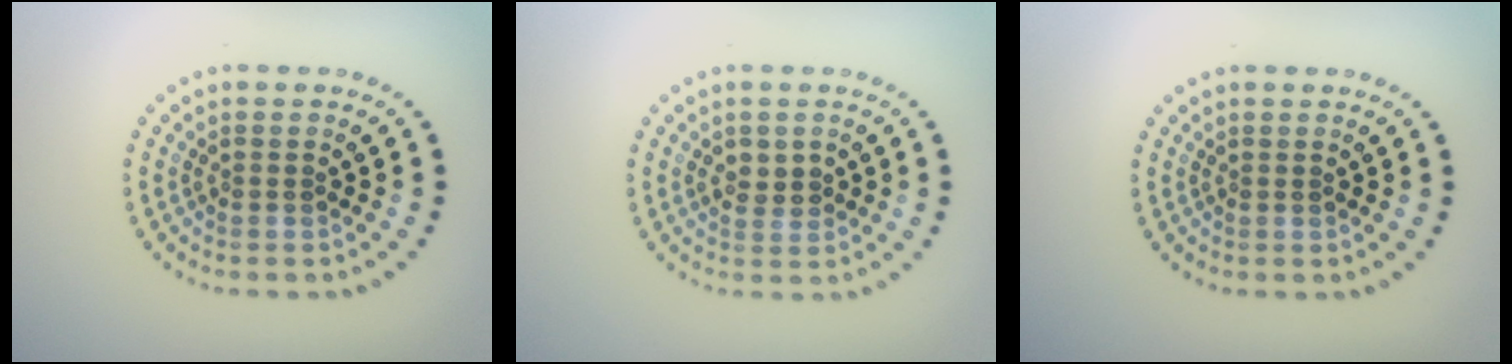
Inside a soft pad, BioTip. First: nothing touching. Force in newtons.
{"total": 1.8, "press": 1.8, "slide": 0.4}
{"total": 0.0}